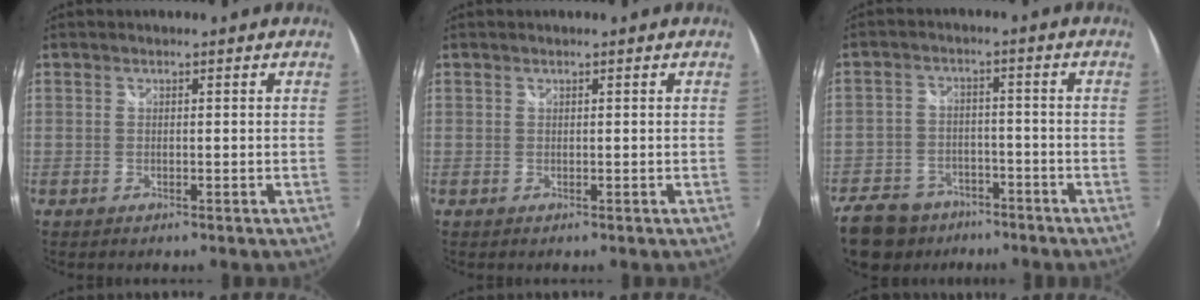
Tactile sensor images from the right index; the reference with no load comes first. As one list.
[{"total": 0.0}, {"total": 14.5, "force": [-9.9, 8.9, 5.6], "torque": [-0.160, 0.004, -0.148]}]